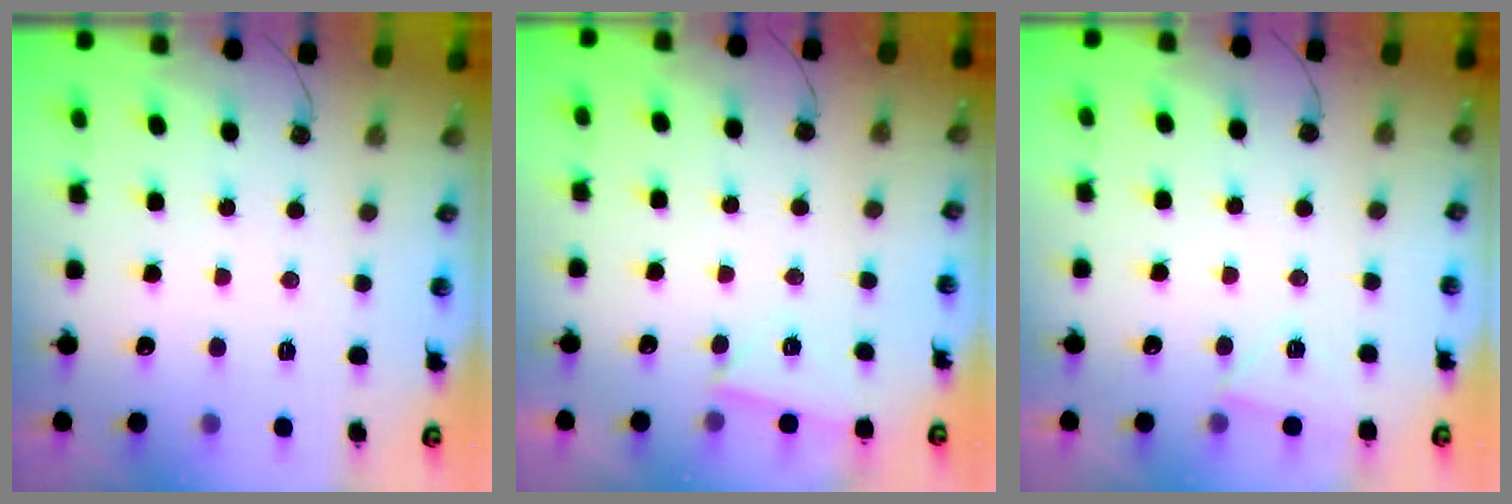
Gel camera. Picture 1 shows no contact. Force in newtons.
{"total": 2.9, "press": 2.8, "slide": 0.6}
{"total": 4.4, "press": 4.0, "slide": 1.7}